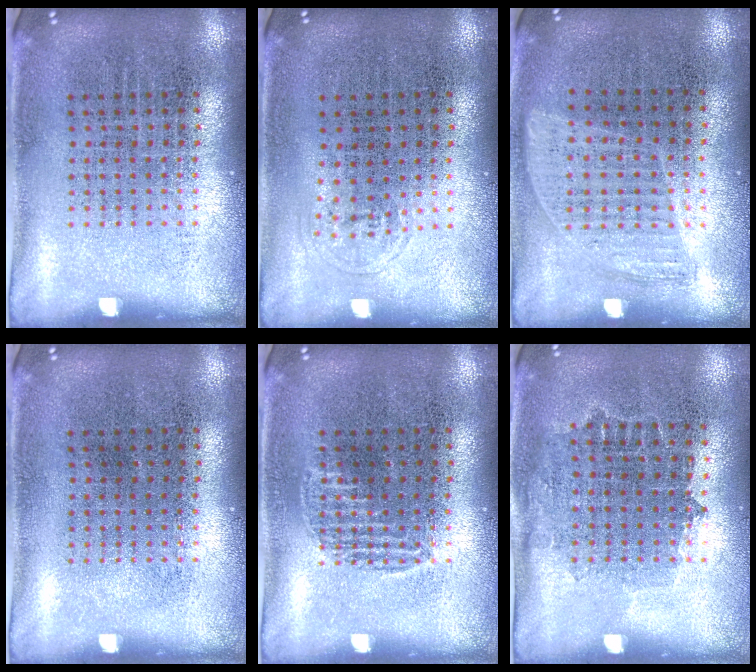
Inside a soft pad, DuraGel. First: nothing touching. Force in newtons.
{"total": 0.5, "press": 0.5, "slide": 0.2}
{"total": 0.9, "press": 0.8, "slide": 0.4}
{"total": 0.0}
{"total": 0.9, "press": 0.8, "slide": 0.2}
{"total": 0.8, "press": 0.8, "slide": 0.4}